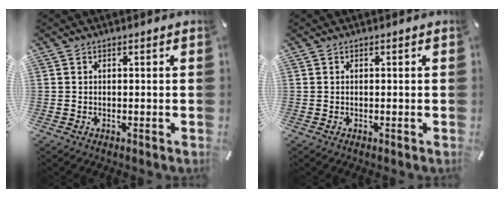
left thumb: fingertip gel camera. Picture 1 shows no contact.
{"total": 0.0}